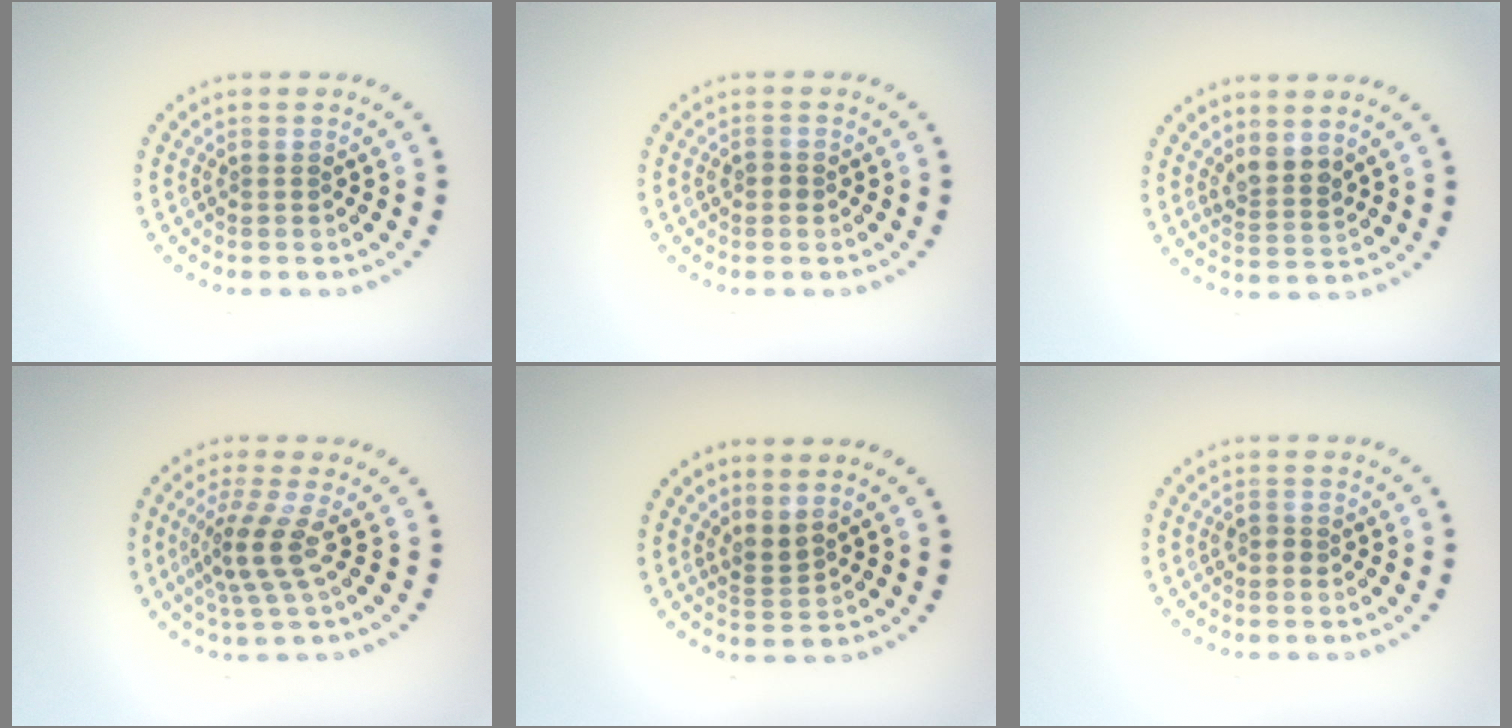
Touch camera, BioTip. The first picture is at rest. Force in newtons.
{"total": 0.9, "press": 0.9, "slide": 0.2}
{"total": 2.1, "press": 1.8, "slide": 1.1}
{"total": 3.5, "press": 2.5, "slide": 2.5}
{"total": 1.7, "press": 1.3, "slide": 1.1}
{"total": 0.9, "press": 0.9, "slide": 0.2}